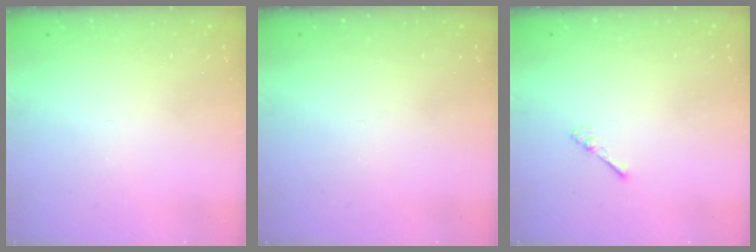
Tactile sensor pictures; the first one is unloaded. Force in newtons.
{"total": 0.0}
{"total": 2.2, "press": 2.2, "slide": 0.4}